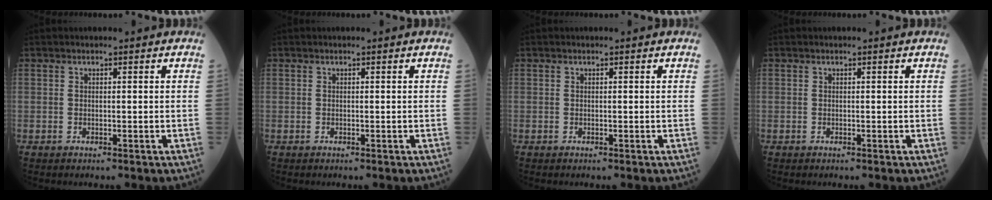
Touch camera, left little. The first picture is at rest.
{"total": 0.0}
{"total": 0.0}
{"total": 0.0}